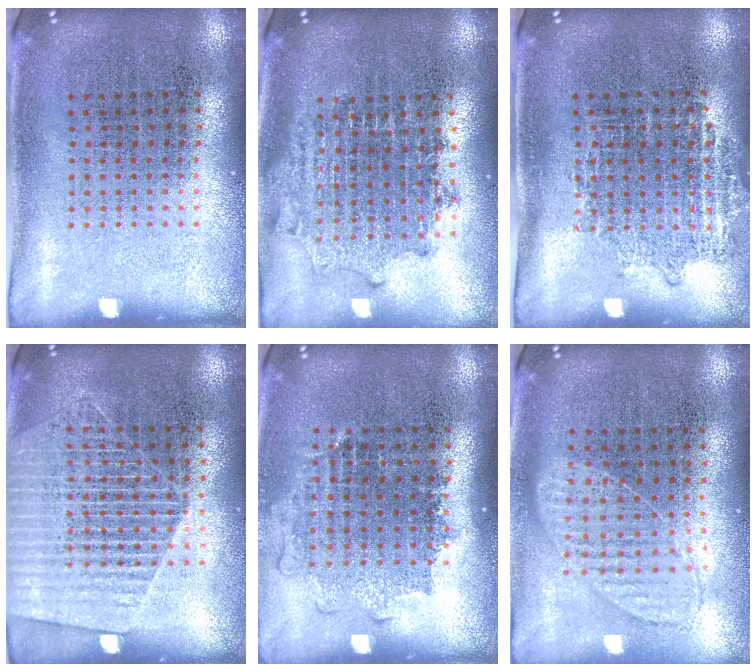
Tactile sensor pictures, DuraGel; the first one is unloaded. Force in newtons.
{"total": 1.8, "press": 1.4, "slide": 1.0}
{"total": 0.9, "press": 0.9, "slide": 0.2}
{"total": 1.7, "press": 1.6, "slide": 0.7}
{"total": 1.1, "press": 1.0, "slide": 0.5}
{"total": 0.9, "press": 0.9, "slide": 0.2}